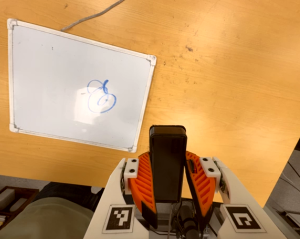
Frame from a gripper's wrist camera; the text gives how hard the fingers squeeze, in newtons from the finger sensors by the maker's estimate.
{"total": 8.9, "left": 7.3, "right": 10.5}